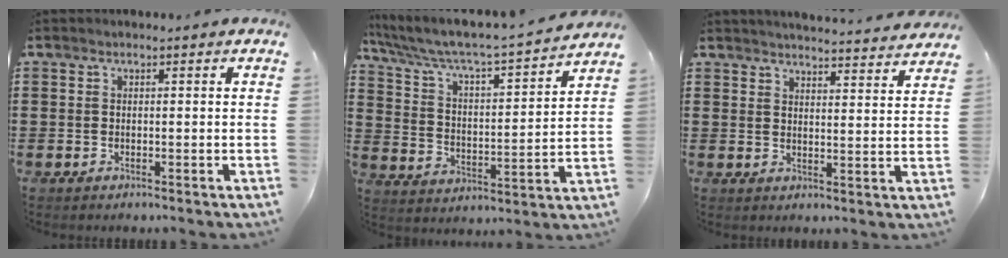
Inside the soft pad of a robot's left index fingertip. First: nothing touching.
{"total": 4.4, "force": [3.9, 0.5, 2.0], "torque": [-0.062, -0.037, 0.055]}
{"total": 3.9, "force": [3.9, -0.5, 0.2], "torque": [-0.011, -0.031, 0.066]}